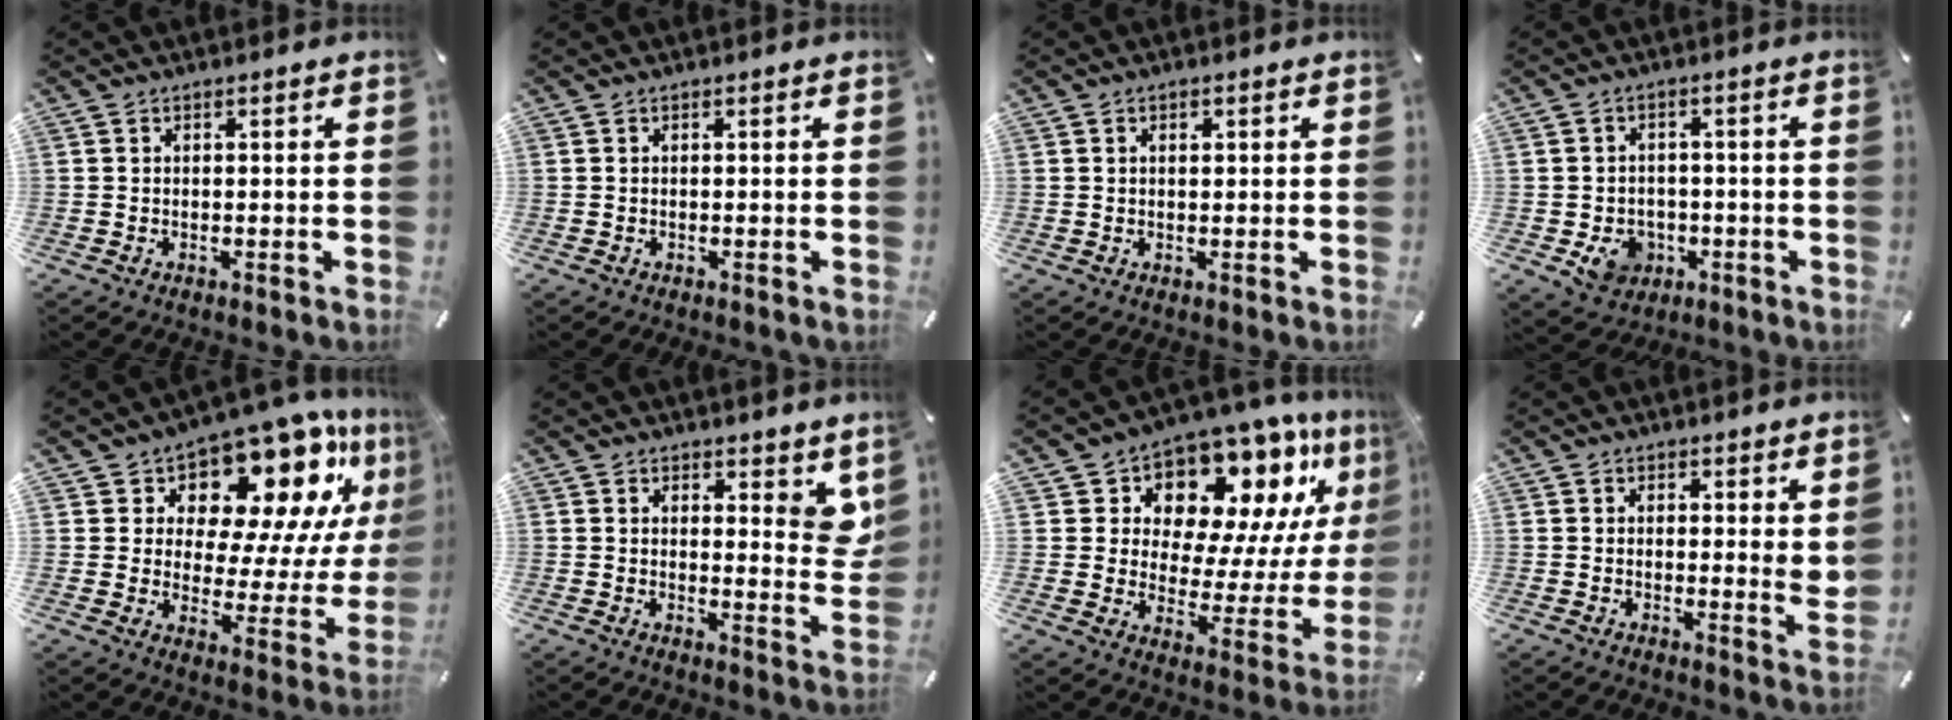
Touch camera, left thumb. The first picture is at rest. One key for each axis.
{"total": 0.0}
{"total": 1.2, "fx": 0.4, "fy": 0.8, "fz": 0.8, "tx": -0.010, "ty": 0.000, "tz": 0.005}
{"total": 7.1, "fx": -2.1, "fy": 6.1, "fz": 2.8, "tx": -0.038, "ty": 0.009, "tz": -0.036}
{"total": 15.3, "fx": 10.9, "fy": 7.6, "fz": 7.6, "tx": -0.107, "ty": -0.105, "tz": 0.180}
{"total": 7.0, "fx": 4.6, "fy": 3.8, "fz": 3.8, "tx": -0.031, "ty": -0.038, "tz": 0.077}
{"total": 13.2, "fx": 10.2, "fy": 7.2, "fz": 4.4, "tx": -0.057, "ty": -0.115, "tz": 0.169}
{"total": 3.3, "fx": 2.5, "fy": 1.4, "fz": 1.7, "tx": -0.016, "ty": -0.020, "tz": 0.042}